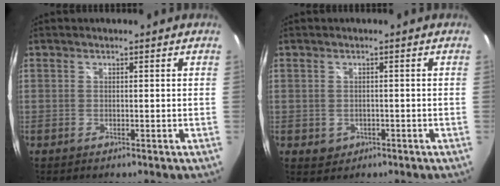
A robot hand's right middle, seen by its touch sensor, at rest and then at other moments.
{"total": 2.7, "force": [-0.8, 2.4, 1.0], "torque": [-0.021, -0.003, -0.007]}